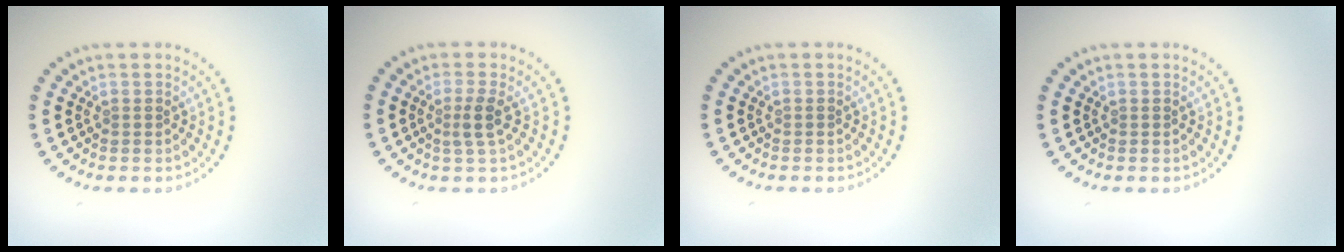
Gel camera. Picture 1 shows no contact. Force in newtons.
{"total": 1.7, "press": 1.3, "slide": 1.1}
{"total": 0.0}
{"total": 0.0}